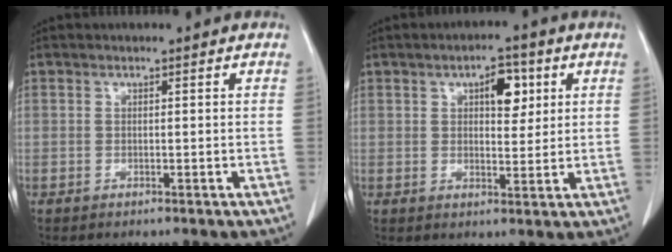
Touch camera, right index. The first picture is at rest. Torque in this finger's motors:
{"motor_torque": [0.13, 0.12, 0.22, 0.02]}